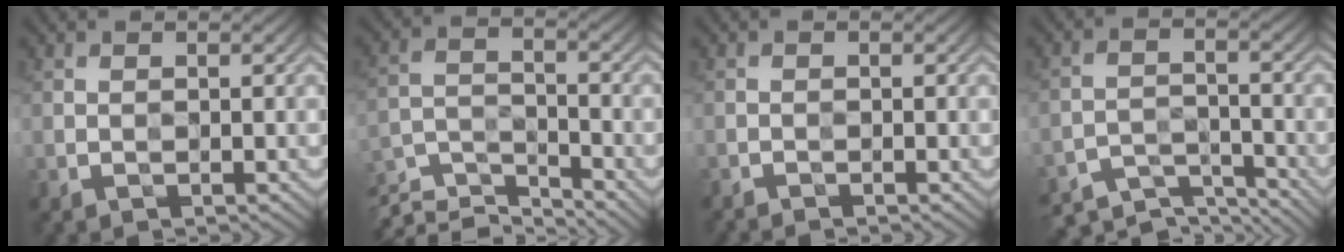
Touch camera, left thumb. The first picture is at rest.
{"total": 7.4, "force": [-6.8, 1.4, 2.4], "torque": [-0.060, -0.010, -0.132]}
{"total": 1.5, "force": [-1.4, -0.4, 0.0], "torque": [-0.006, 0.002, -0.026]}
{"total": 8.3, "force": [-7.9, 1.4, 2.1], "torque": [-0.044, -0.003, -0.121]}